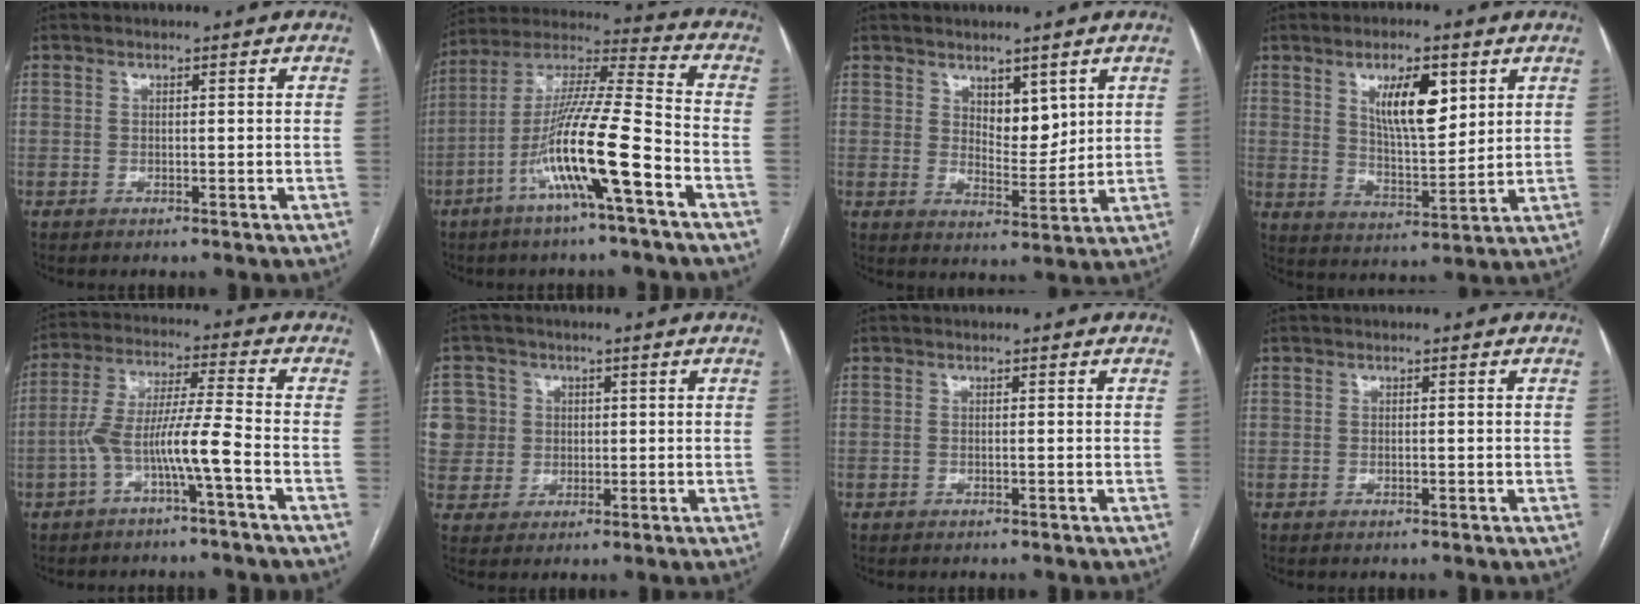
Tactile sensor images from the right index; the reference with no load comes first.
{"total": 15.8, "force": [-6.5, 0.2, 14.4], "torque": [-0.278, 0.001, -0.124]}
{"total": 5.2, "force": [2.8, 2.7, 3.5], "torque": [-0.052, -0.008, 0.052]}
{"total": 10.0, "force": [4.2, 3.3, 8.4], "torque": [-0.142, 0.000, 0.079]}
{"total": 8.7, "force": [-3.5, -0.4, 7.9], "torque": [-0.156, 0.027, -0.066]}
{"total": 9.0, "force": [1.6, 8.8, 0.9], "torque": [-0.034, 0.034, 0.046]}
{"total": 0.0}
{"total": 0.6, "force": [-0.2, 0.2, 0.6], "torque": [-0.012, 0.000, -0.001]}